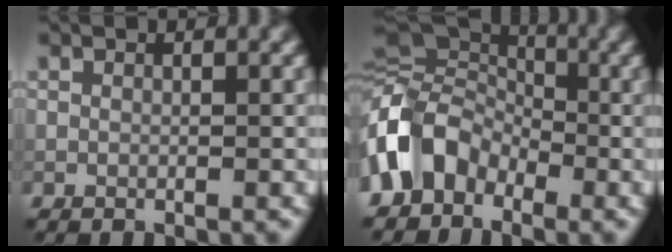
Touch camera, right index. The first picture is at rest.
{"total": 7.6, "force": [-3.2, 5.3, 4.3], "torque": [-0.083, 0.011, -0.081]}